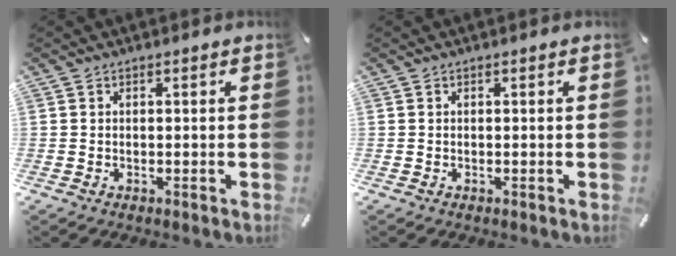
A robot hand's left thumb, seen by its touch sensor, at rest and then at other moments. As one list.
[{"total": 0.0}]